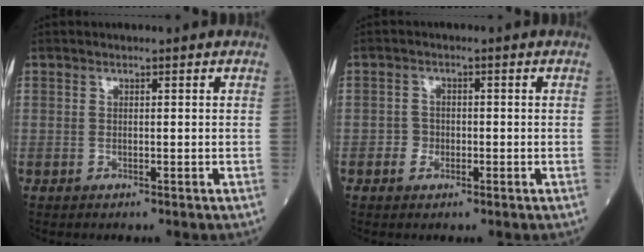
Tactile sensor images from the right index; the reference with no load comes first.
{"total": 1.7, "force": [-0.6, 1.5, 0.5], "torque": [0.000, 0.008, -0.011]}